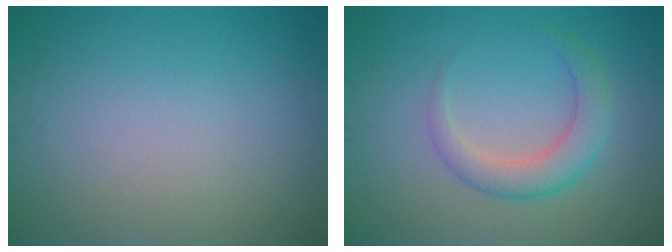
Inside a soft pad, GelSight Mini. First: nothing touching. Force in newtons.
{"total": 3.2, "press": 3.2, "slide": 0.3}